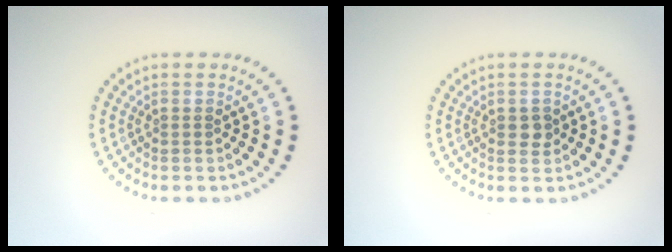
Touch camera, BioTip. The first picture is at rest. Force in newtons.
{"total": 1.2, "press": 1.2, "slide": 0.2}